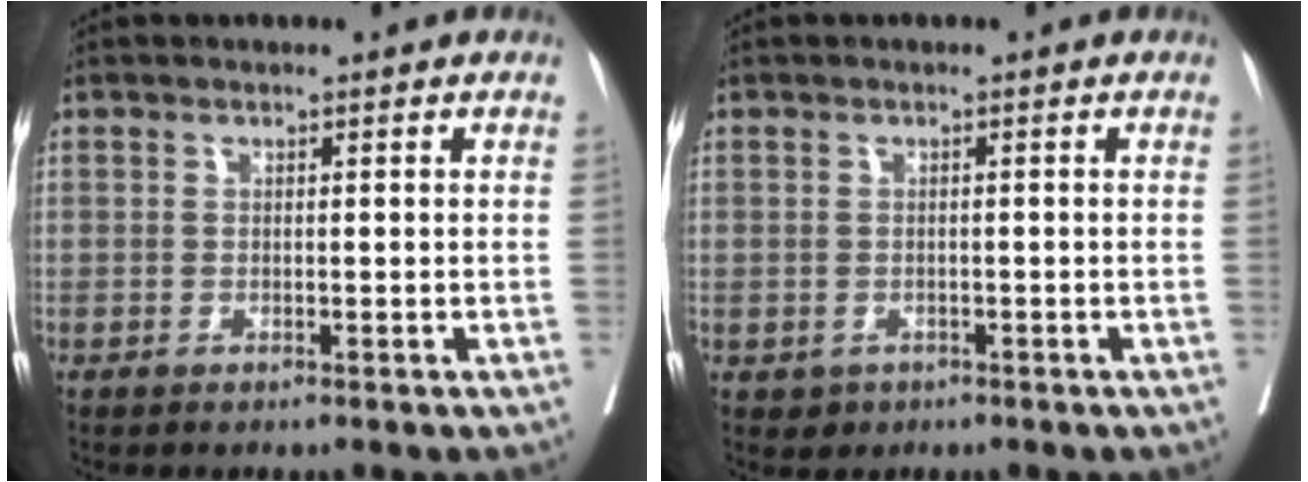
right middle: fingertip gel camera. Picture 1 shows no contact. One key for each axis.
{"total": 1.6, "fx": -0.8, "fy": 1.3, "fz": 0.3, "tx": -0.003, "ty": 0.002, "tz": -0.005}